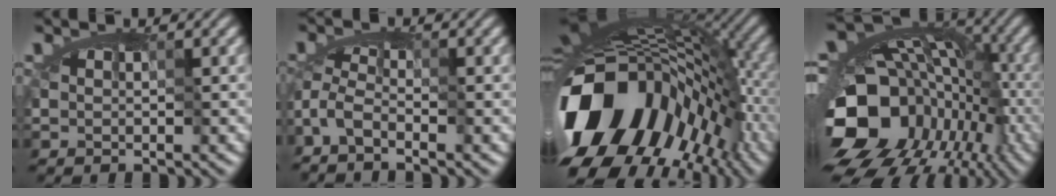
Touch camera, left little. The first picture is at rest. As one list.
[{"total": 3.4, "force": [-3.4, -0.3, 0.6], "torque": [-0.015, 0.001, -0.071]}, {"total": 16.3, "force": [-6.3, 10.6, 10.5], "torque": [-0.203, -0.006, -0.125]}, {"total": 17.5, "force": [-8.9, 13.0, 7.9], "torque": [-0.141, -0.011, -0.135]}]